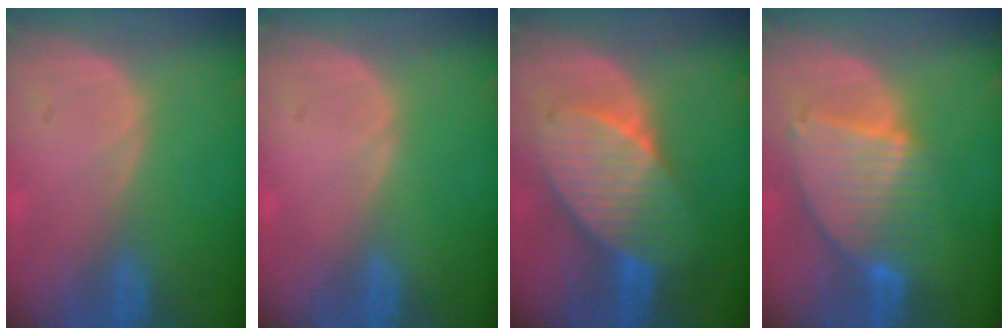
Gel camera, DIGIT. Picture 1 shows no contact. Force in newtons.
{"total": 0.0}
{"total": 8.3, "press": 8.3, "slide": 0.3}
{"total": 8.4, "press": 7.5, "slide": 3.8}